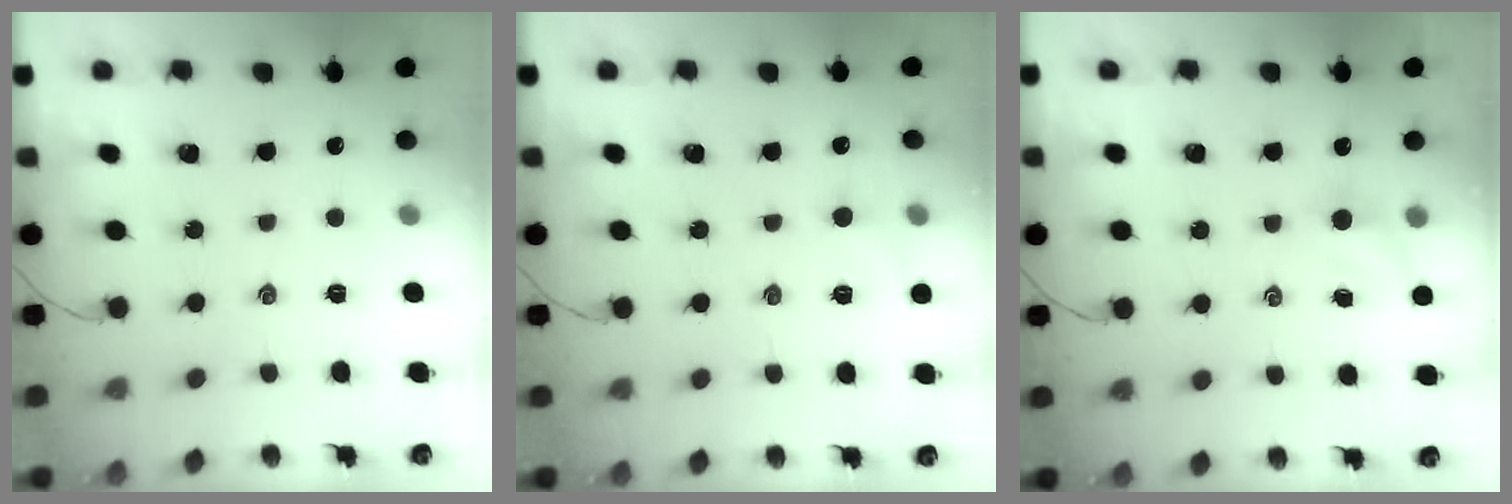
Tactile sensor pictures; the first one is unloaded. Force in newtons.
{"total": 5.8, "press": 5.6, "slide": 1.8}
{"total": 4.0, "press": 3.8, "slide": 1.3}